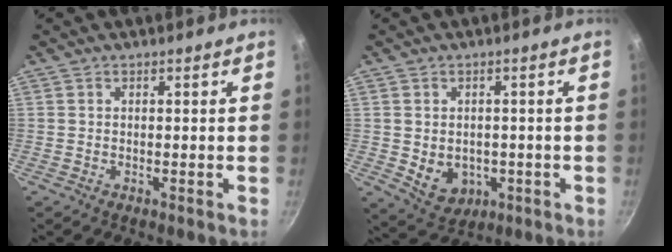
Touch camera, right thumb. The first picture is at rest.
{"total": 7.0, "force": [-1.2, 5.5, 4.1], "torque": [-0.042, -0.005, -0.003]}